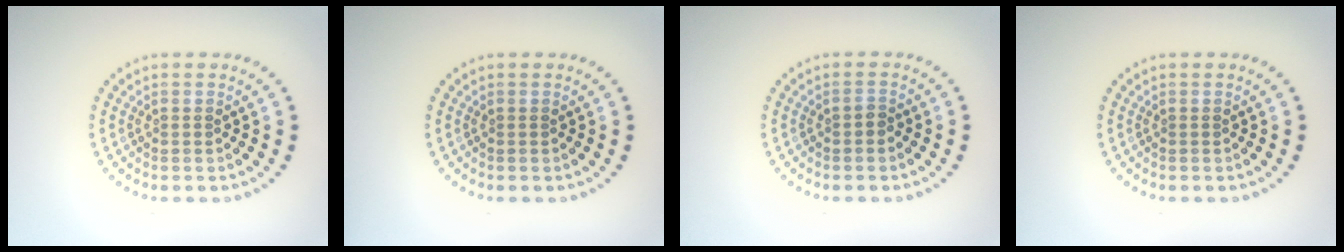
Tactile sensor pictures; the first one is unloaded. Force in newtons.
{"total": 0.0}
{"total": 0.7, "press": 0.7, "slide": 0.3}
{"total": 0.0}